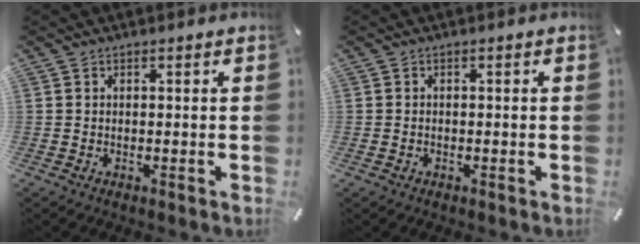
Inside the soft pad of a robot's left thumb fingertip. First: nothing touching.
{"total": 0.7, "force": [-0.3, 0.5, 0.4], "torque": [-0.009, 0.000, -0.005]}